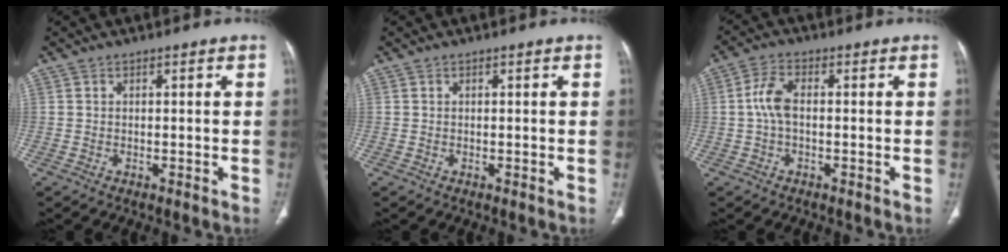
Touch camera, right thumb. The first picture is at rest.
{"total": 0.0}
{"total": 4.9, "force": [-0.1, 2.5, 4.2], "torque": [-0.096, 0.012, -0.005]}